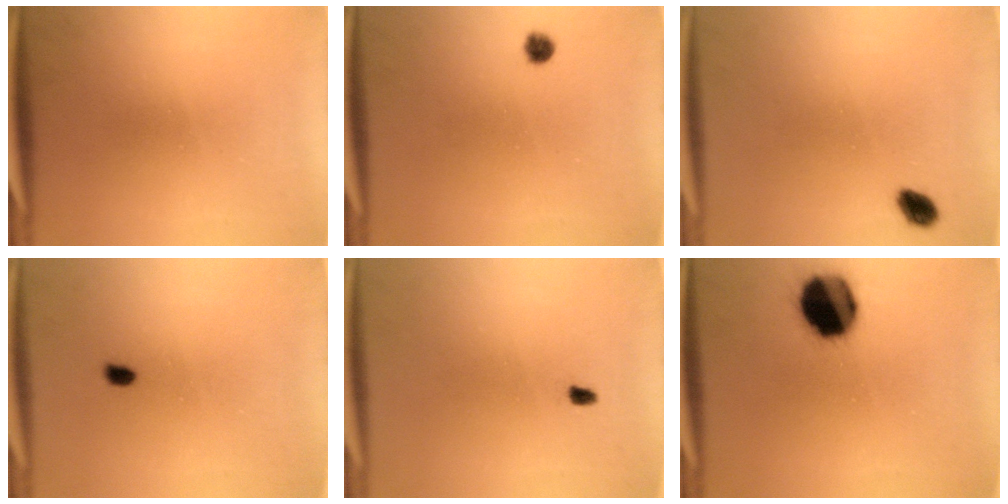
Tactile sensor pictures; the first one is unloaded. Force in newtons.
{"total": 1.7}
{"total": 2.8}
{"total": 0.8}
{"total": 0.9}
{"total": 15.6}